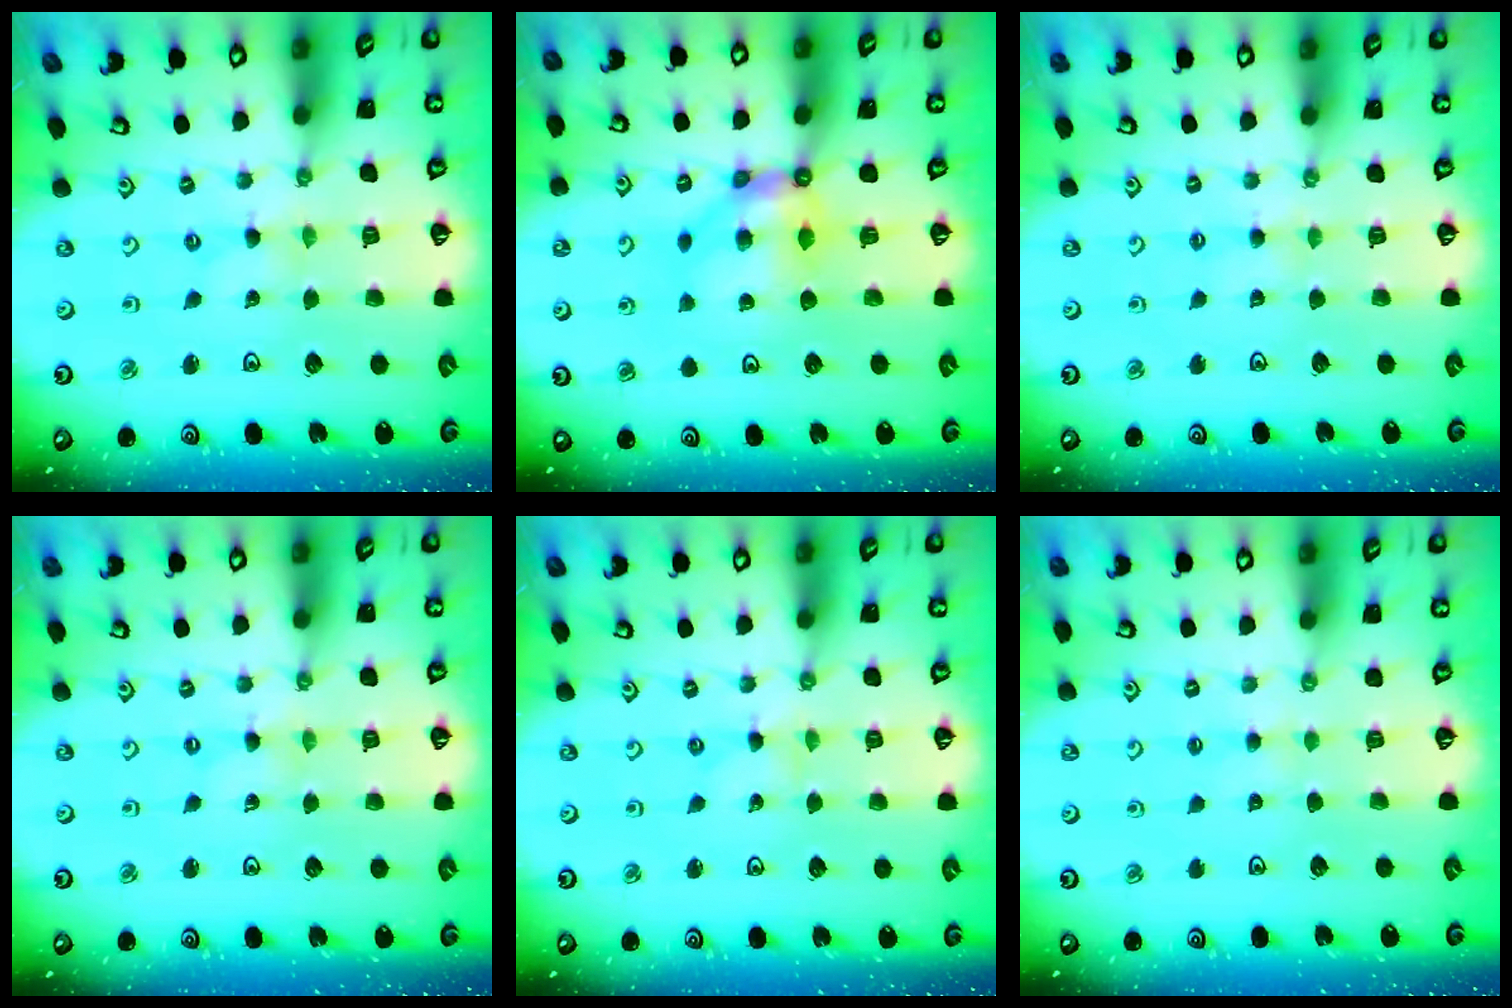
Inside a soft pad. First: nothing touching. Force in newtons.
{"total": 6.8, "press": 6.8, "slide": 0.6}
{"total": 2.0, "press": 2.0, "slide": 0.3}
{"total": 0.0}
{"total": 0.0}
{"total": 1.3, "press": 1.3, "slide": 0.2}